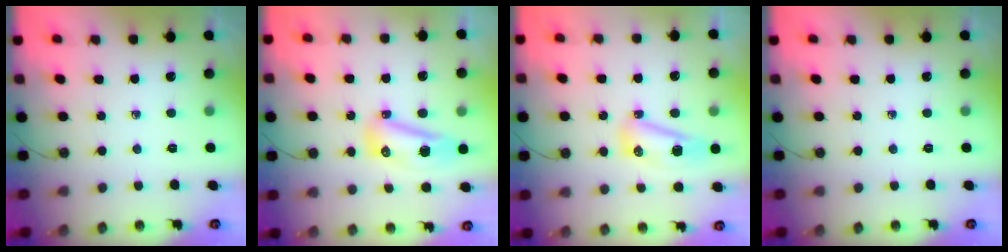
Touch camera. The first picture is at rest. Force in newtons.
{"total": 8.7, "press": 8.6, "slide": 1.1}
{"total": 8.2, "press": 8.2, "slide": 0.6}
{"total": 0.0}